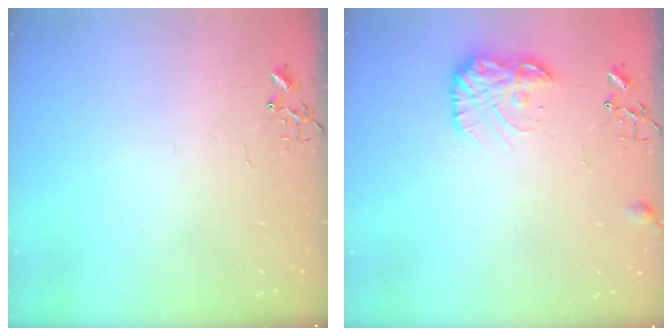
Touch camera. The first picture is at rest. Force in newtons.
{"total": 12.4, "press": 12.4, "slide": 0.5}